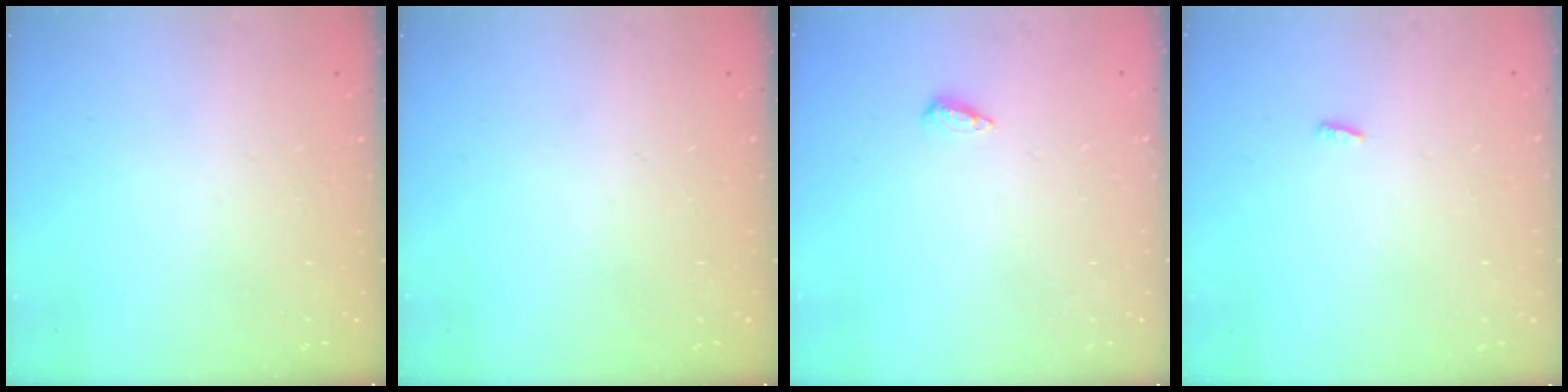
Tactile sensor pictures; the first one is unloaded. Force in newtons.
{"total": 0.0}
{"total": 4.1, "press": 4.1, "slide": 0.5}
{"total": 2.3, "press": 2.1, "slide": 0.8}